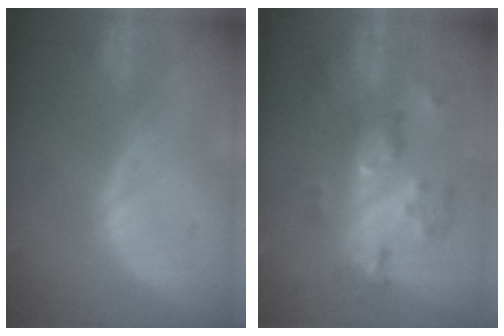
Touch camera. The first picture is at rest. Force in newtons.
{"total": 9.2, "press": 8.1, "slide": 4.5}